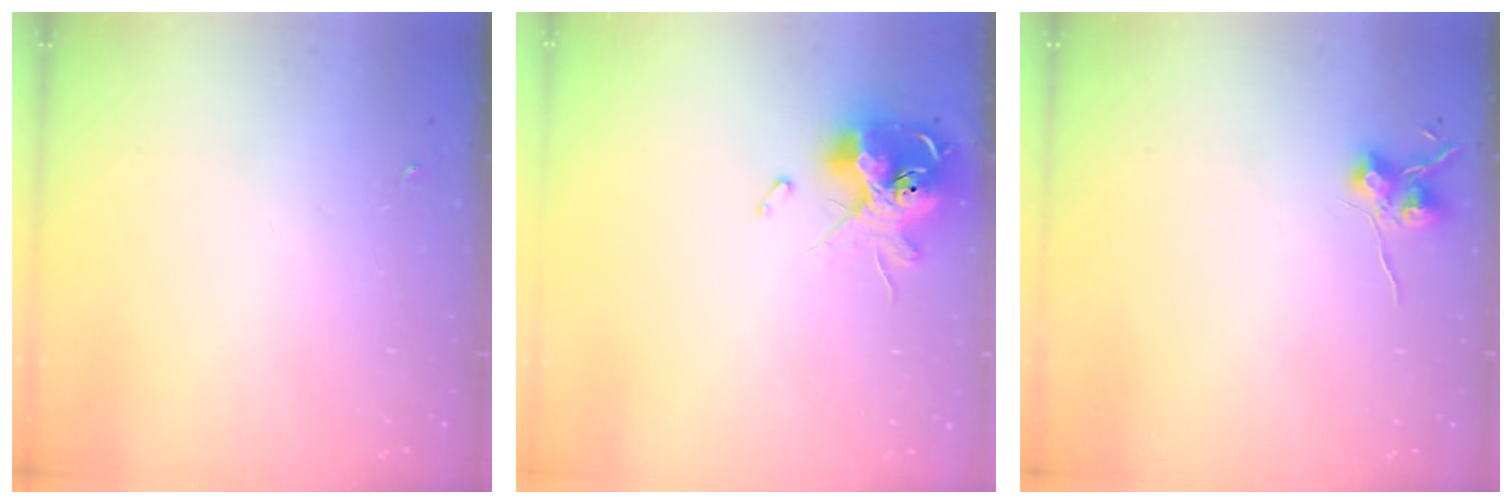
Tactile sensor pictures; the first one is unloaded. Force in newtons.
{"total": 13.9, "press": 13.8, "slide": 1.9}
{"total": 6.9, "press": 6.9, "slide": 0.6}